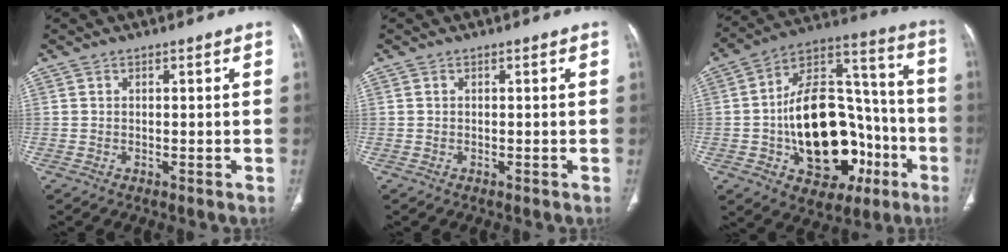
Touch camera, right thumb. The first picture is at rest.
{"total": 0.0}
{"total": 26.7, "force": [-6.4, 16.6, 20.0], "torque": [-0.287, 0.050, -0.083]}